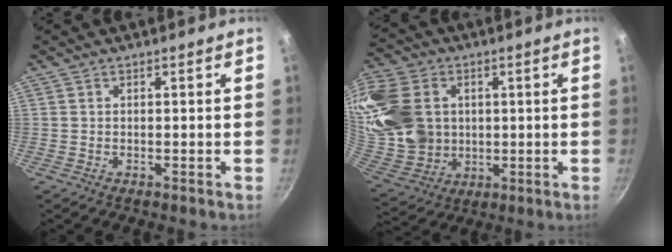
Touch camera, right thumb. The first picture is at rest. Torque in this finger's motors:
{"motor_torque": [-0.86, 1.59, 0.98, 1.07, 0.27]}